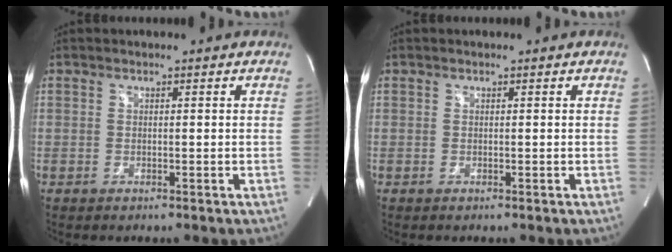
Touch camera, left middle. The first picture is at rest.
{"total": 0.0}